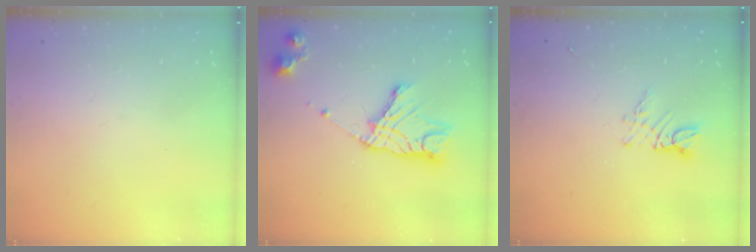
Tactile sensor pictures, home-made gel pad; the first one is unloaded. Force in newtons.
{"total": 14.4, "press": 14.3, "slide": 1.4}
{"total": 3.6, "press": 3.6, "slide": 0.4}